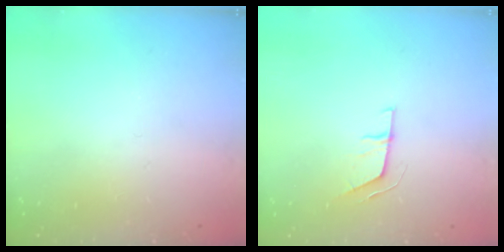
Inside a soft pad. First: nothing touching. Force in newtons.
{"total": 6.1, "press": 6.1, "slide": 1.0}